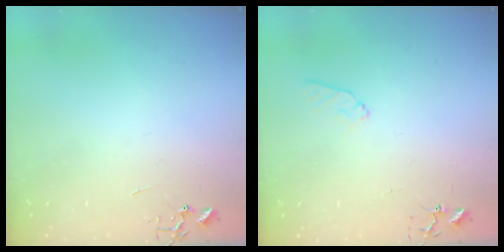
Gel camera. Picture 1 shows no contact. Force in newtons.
{"total": 7.7, "press": 7.6, "slide": 0.9}